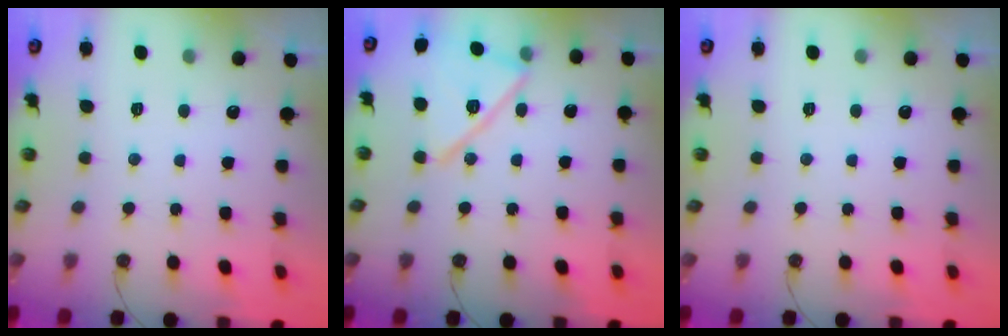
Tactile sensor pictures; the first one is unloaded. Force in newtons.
{"total": 15.3, "press": 15.3, "slide": 0.2}
{"total": 0.0}